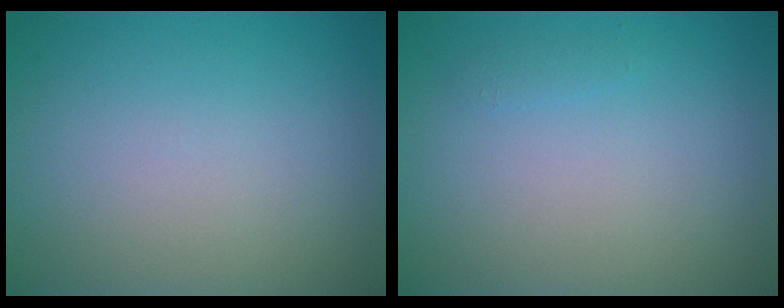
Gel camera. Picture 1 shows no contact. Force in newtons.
{"total": 0.5, "press": 0.5, "slide": 0.1}